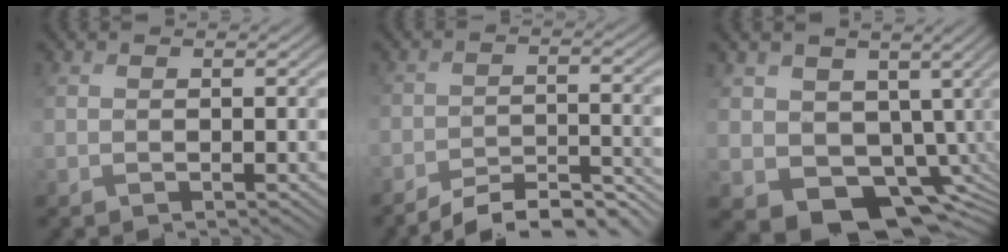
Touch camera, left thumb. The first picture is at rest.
{"total": 7.5, "force": [-7.1, 1.1, 2.0], "torque": [-0.021, 0.002, -0.112]}
{"total": 10.1, "force": [-1.2, 8.4, 5.5], "torque": [-0.125, -0.037, -0.007]}